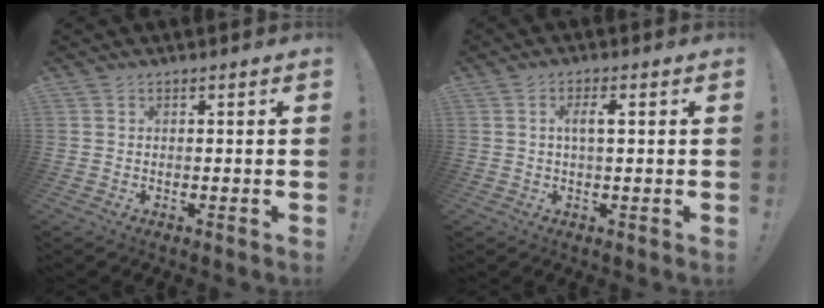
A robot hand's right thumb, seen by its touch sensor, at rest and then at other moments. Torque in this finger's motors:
{"motor_torque": [0.03, 0.02, 0.68, -0.18, 0.00]}